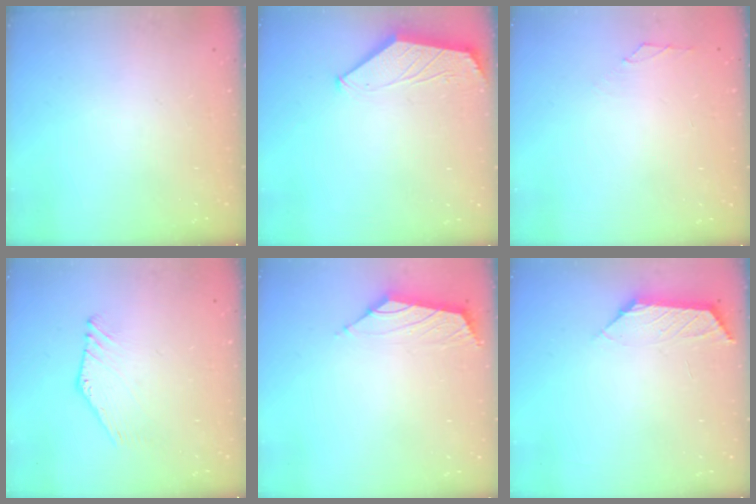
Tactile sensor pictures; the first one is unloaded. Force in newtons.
{"total": 1.6, "press": 1.6, "slide": 0.4}
{"total": 0.8, "press": 0.6, "slide": 0.5}
{"total": 2.1, "press": 2.1, "slide": 0.1}
{"total": 1.5, "press": 1.4, "slide": 0.6}
{"total": 2.8, "press": 2.8, "slide": 0.3}